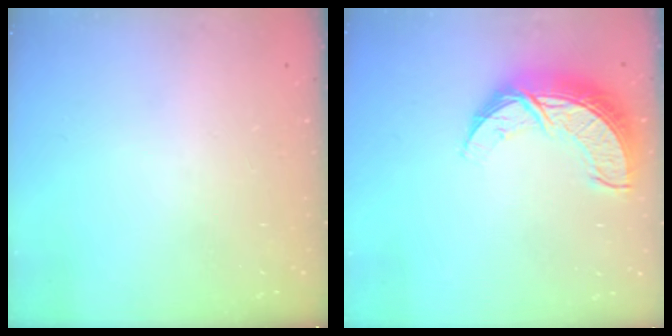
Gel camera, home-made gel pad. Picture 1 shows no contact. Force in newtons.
{"total": 11.4, "press": 11.4, "slide": 0.8}